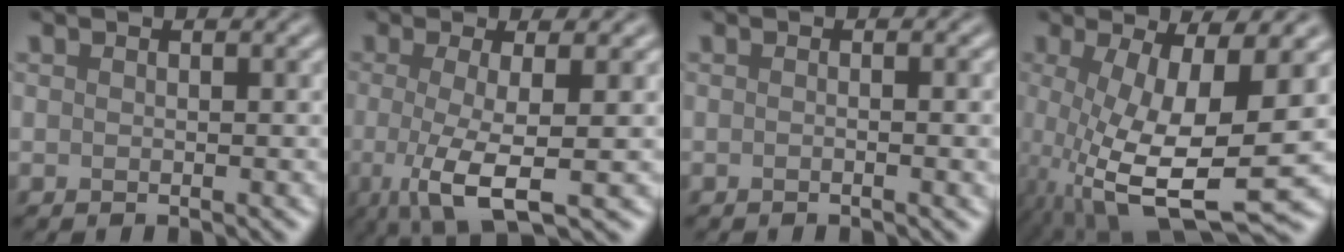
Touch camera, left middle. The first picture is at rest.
{"total": 6.1, "force": [-1.0, 1.6, 5.8], "torque": [-0.103, -0.013, -0.021]}
{"total": 2.0, "force": [-0.3, 0.7, 1.8], "torque": [-0.021, -0.006, -0.013]}
{"total": 10.4, "force": [-2.0, 3.1, 9.7], "torque": [-0.191, -0.025, -0.027]}